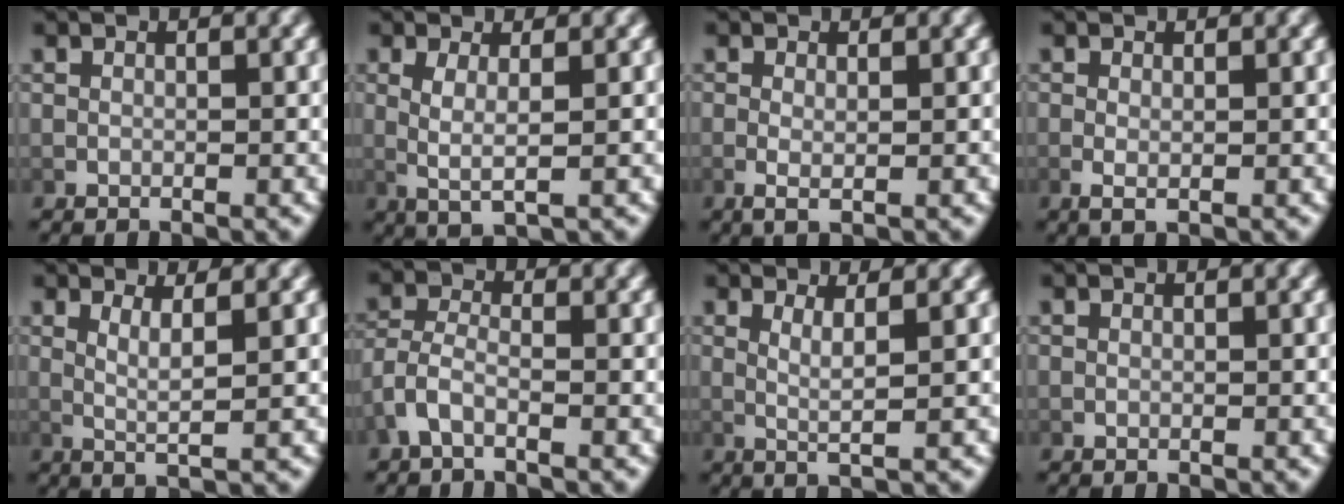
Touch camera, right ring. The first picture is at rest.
{"total": 3.3, "force": [0.5, 0.7, 3.1], "torque": [-0.060, -0.006, 0.017]}
{"total": 1.1, "force": [-0.1, 0.2, 1.1], "torque": [-0.035, -0.018, 0.006]}
{"total": 0.8, "force": [-0.1, 0.2, 0.8], "torque": [-0.023, -0.014, 0.006]}
{"total": 3.1, "force": [1.1, 0.1, 2.9], "torque": [-0.049, -0.006, 0.023]}
{"total": 2.7, "force": [-1.3, 1.5, 1.8], "torque": [-0.052, -0.013, -0.019]}
{"total": 2.8, "force": [1.0, 0.0, 2.6], "torque": [-0.045, -0.006, 0.020]}
{"total": 0.0}